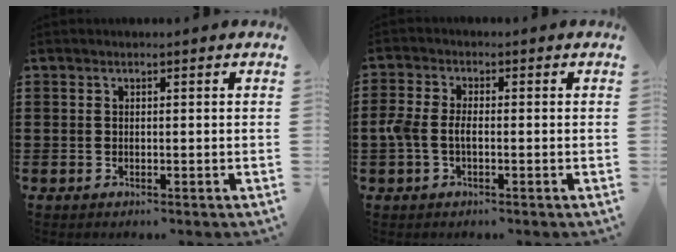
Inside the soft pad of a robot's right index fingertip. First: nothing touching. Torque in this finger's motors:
{"motor_torque": [0.70, 0.21, 0.34, 0.12]}